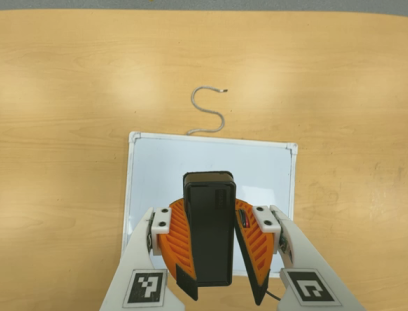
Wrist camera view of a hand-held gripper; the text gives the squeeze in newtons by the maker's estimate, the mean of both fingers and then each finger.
{"total": 12.4, "left": 11.5, "right": 13.2}